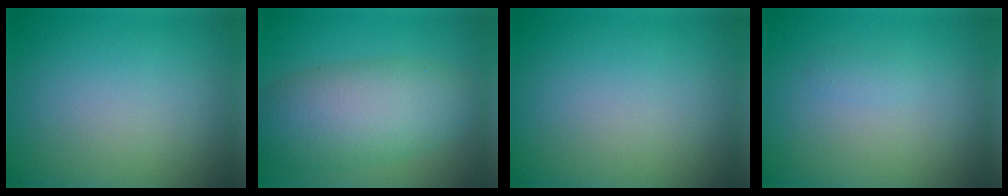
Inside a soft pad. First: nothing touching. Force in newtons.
{"total": 7.5, "press": 7.5, "slide": 0.4}
{"total": 0.0}
{"total": 0.7, "press": 0.7, "slide": 0.0}